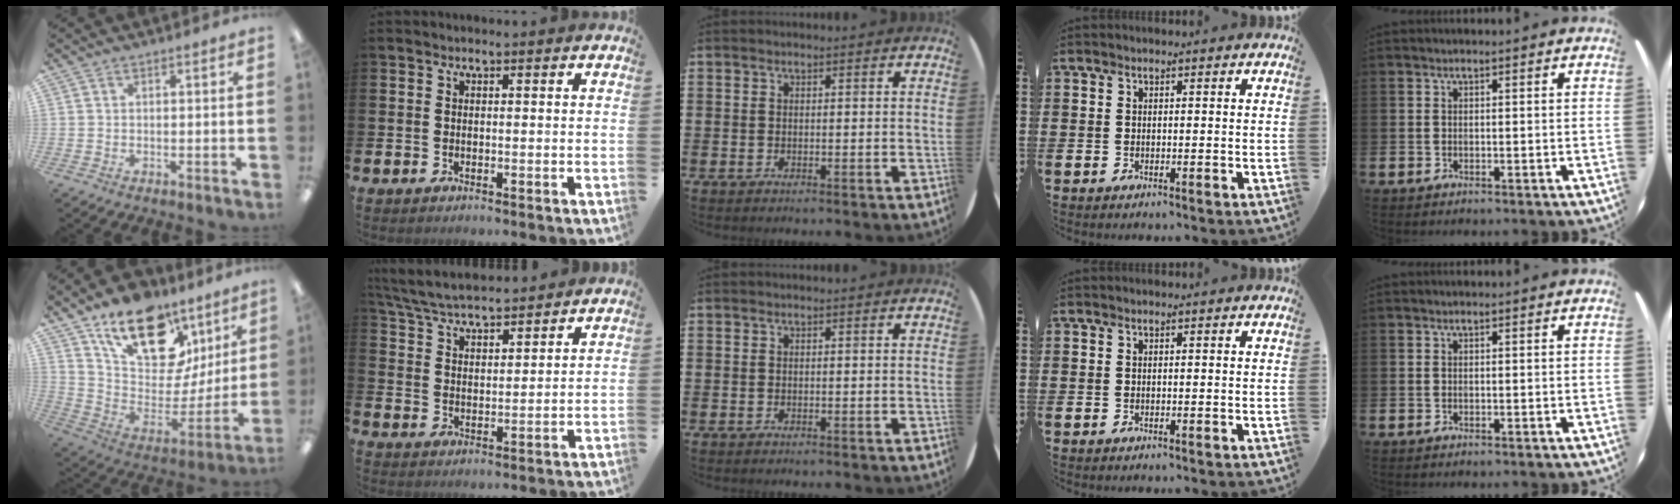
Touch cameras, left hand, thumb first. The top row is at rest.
{"thumb": {"total": 21.6, "force": [14.1, 11.5, 11.7], "torque": [-0.188, -0.085, 0.253]}, "index": {"total": 5.9, "force": [5.8, 0.7, 1.0], "torque": [-0.047, -0.032, 0.103]}}